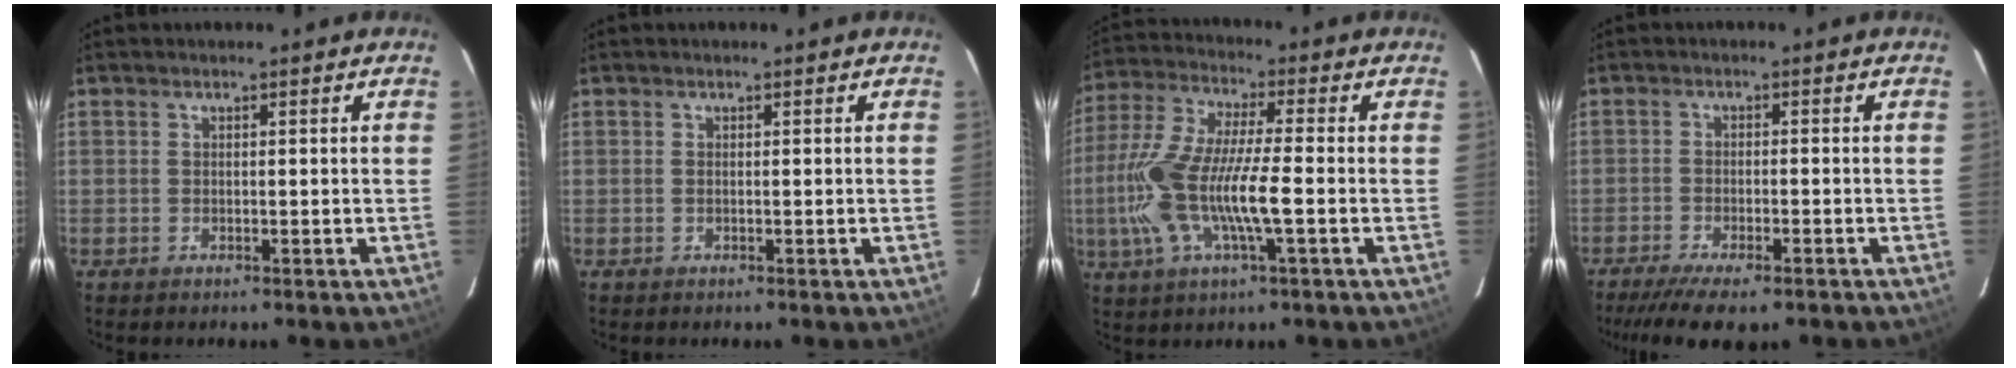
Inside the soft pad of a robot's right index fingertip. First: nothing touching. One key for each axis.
{"total": 0.0}
{"total": 15.8, "fx": -3.5, "fy": 2.8, "fz": 15.2, "tx": -0.312, "ty": -0.009, "tz": -0.068}
{"total": 10.2, "fx": -8.0, "fy": 2.4, "fz": 5.9, "tx": -0.137, "ty": -0.036, "tz": -0.132}